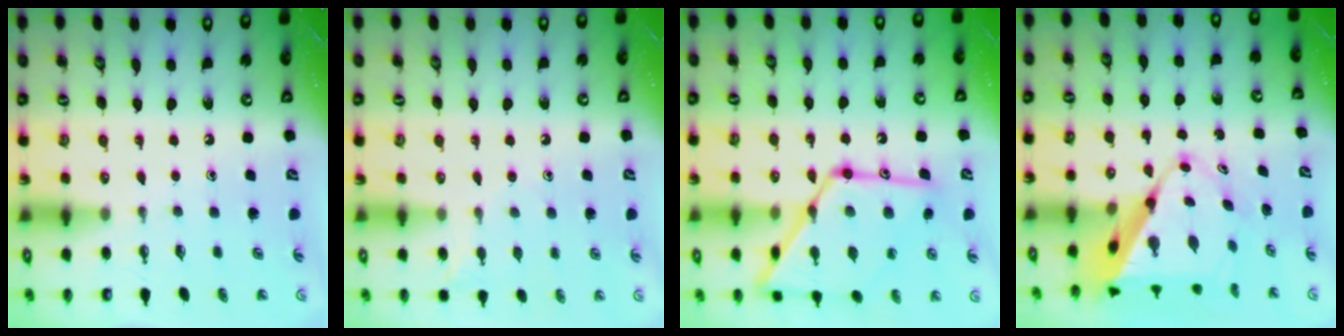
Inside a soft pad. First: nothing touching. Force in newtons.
{"total": 6.2, "press": 6.2, "slide": 0.7}
{"total": 21.4, "press": 21.3, "slide": 1.6}
{"total": 11.7, "press": 11.6, "slide": 0.9}